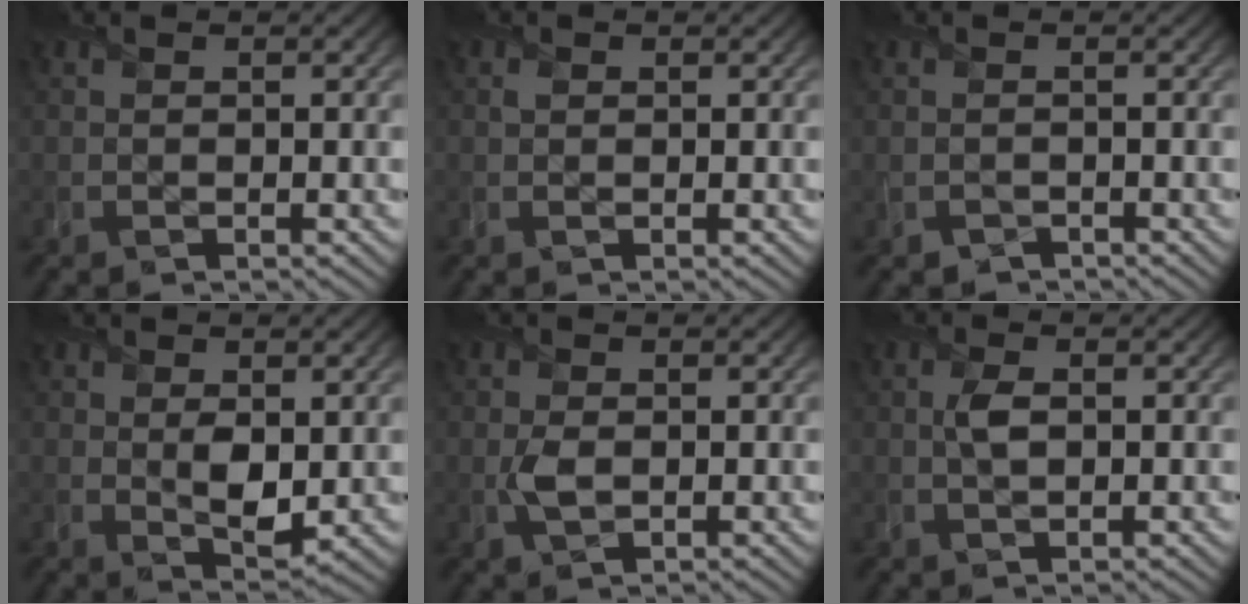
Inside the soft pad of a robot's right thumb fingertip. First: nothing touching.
{"total": 0.6, "force": [0.4, 0.5, 0.0], "torque": [-0.001, -0.002, 0.007]}
{"total": 0.9, "force": [-0.7, 0.5, 0.0], "torque": [-0.001, -0.003, -0.015]}
{"total": 3.5, "force": [0.4, 2.0, 2.8], "torque": [-0.056, -0.009, 0.015]}
{"total": 2.2, "force": [-0.1, 1.4, 1.6], "torque": [-0.038, -0.003, -0.002]}
{"total": 2.1, "force": [0.4, 1.0, 1.8], "torque": [-0.040, 0.003, 0.005]}